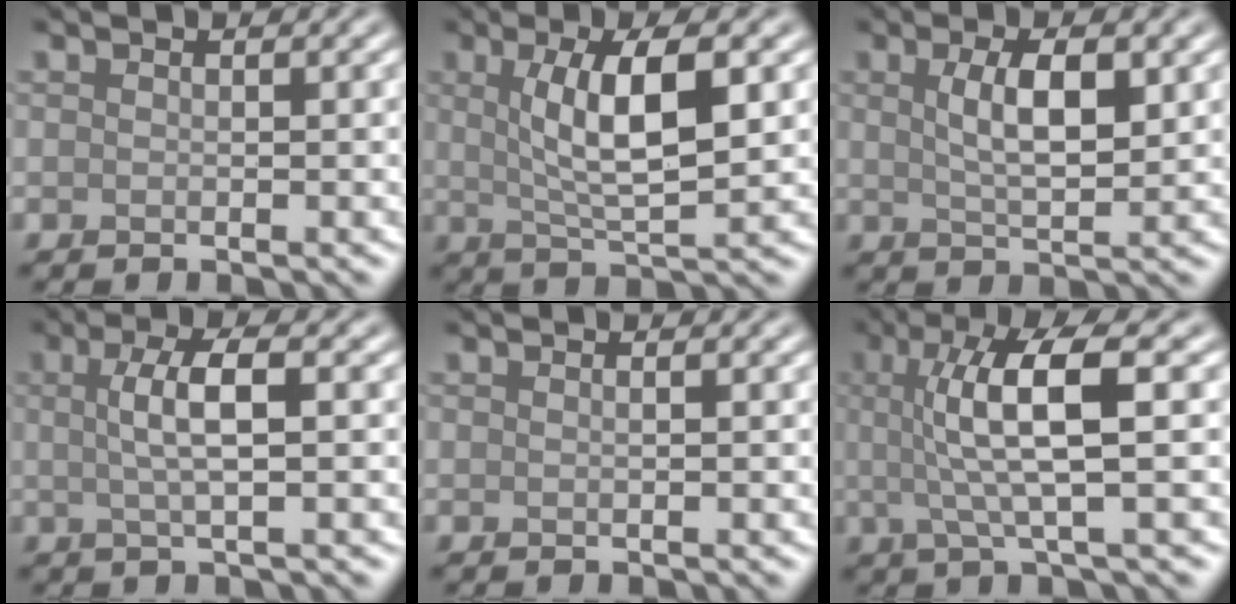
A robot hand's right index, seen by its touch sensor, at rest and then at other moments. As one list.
[{"total": 6.9, "force": [1.4, 1.9, 6.4], "torque": [-0.109, 0.000, 0.028]}, {"total": 4.5, "force": [1.2, 1.5, 4.1], "torque": [-0.079, 0.000, 0.023]}, {"total": 4.0, "force": [0.5, 0.9, 3.8], "torque": [-0.069, 0.006, 0.006]}, {"total": 0.0}, {"total": 7.2, "force": [1.0, 1.6, 7.0], "torque": [-0.129, 0.006, 0.017]}]